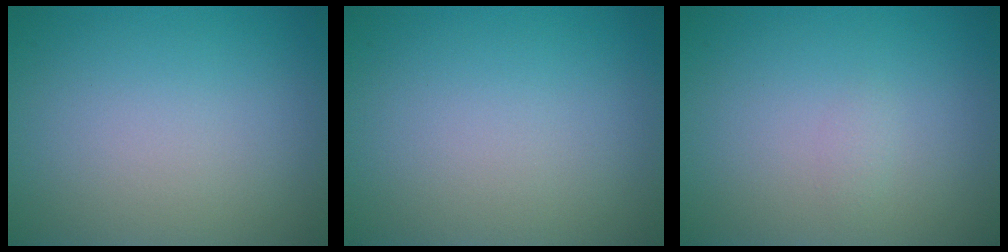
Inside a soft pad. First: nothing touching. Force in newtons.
{"total": 0.0}
{"total": 0.5, "press": 0.5, "slide": 0.0}